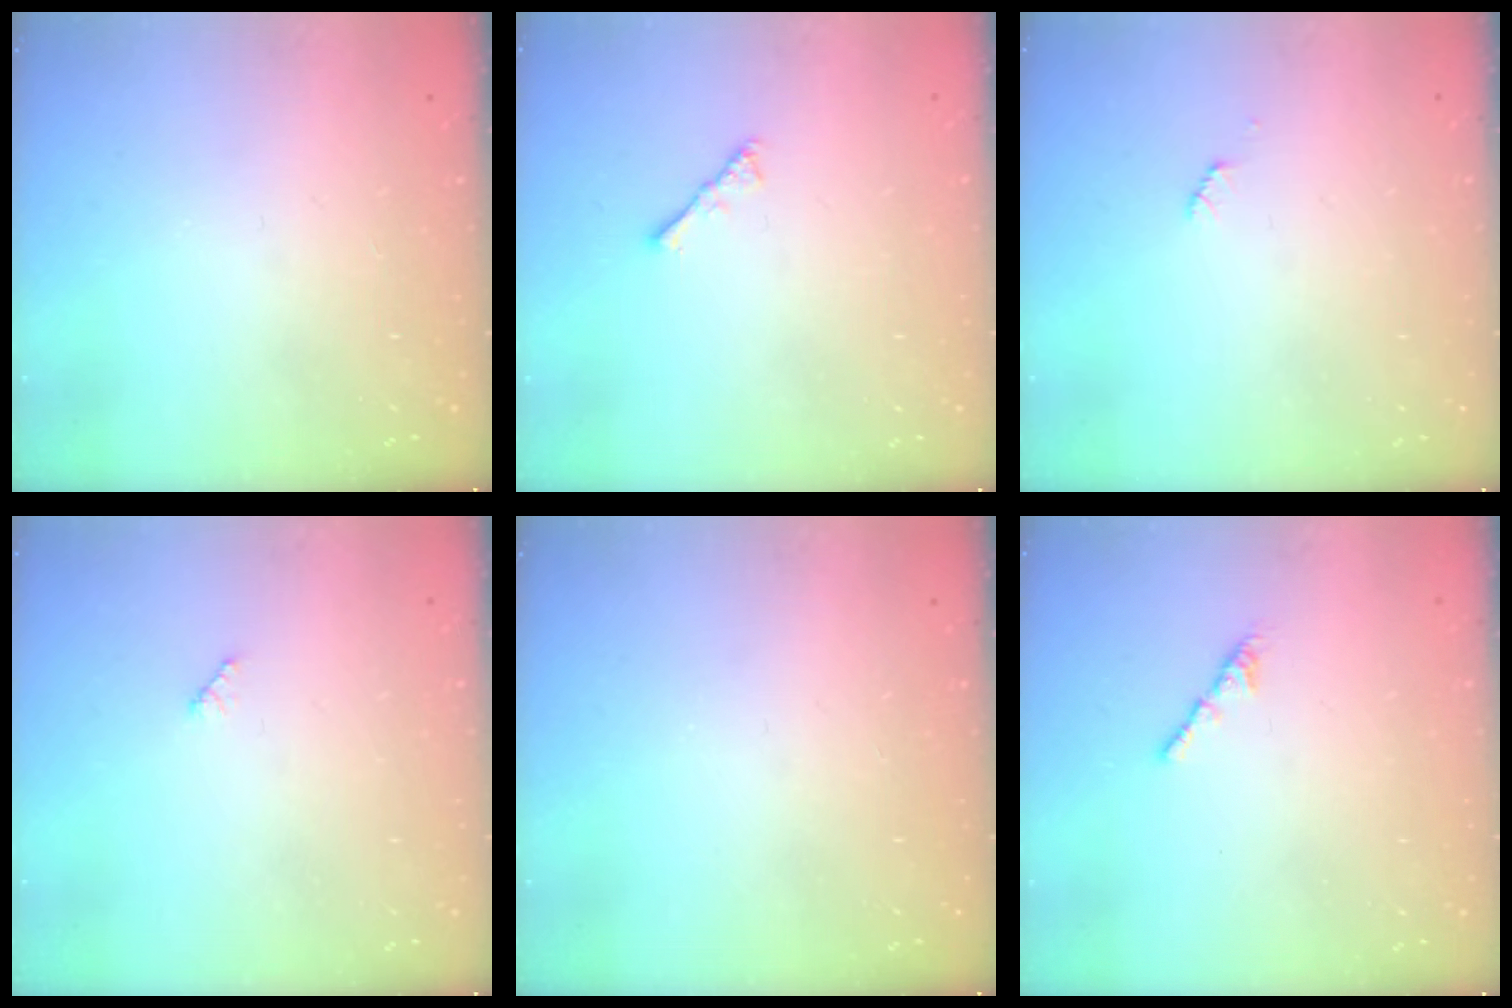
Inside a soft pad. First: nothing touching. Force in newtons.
{"total": 2.1, "press": 2.1, "slide": 0.5}
{"total": 2.5, "press": 2.5, "slide": 0.4}
{"total": 3.2, "press": 3.2, "slide": 0.4}
{"total": 0.0}
{"total": 2.1, "press": 2.0, "slide": 0.7}